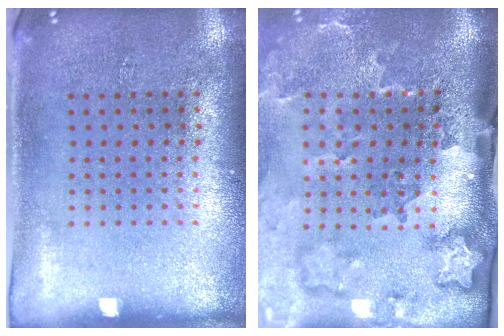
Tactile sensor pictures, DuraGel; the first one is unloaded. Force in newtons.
{"total": 3.5, "press": 2.4, "slide": 2.6}